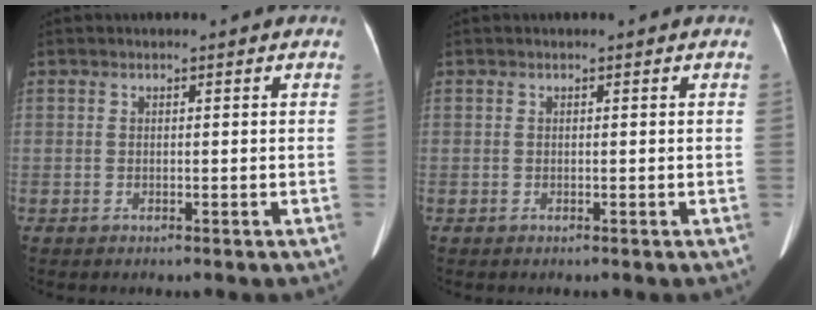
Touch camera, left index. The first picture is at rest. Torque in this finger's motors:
{"motor_torque": [-0.02, 0.06, 0.00, 0.00]}